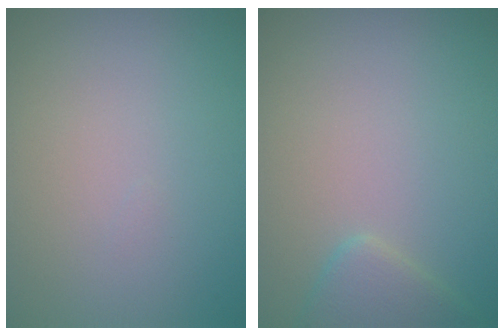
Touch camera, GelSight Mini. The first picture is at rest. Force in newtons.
{"total": 2.4, "press": 2.3, "slide": 0.1}